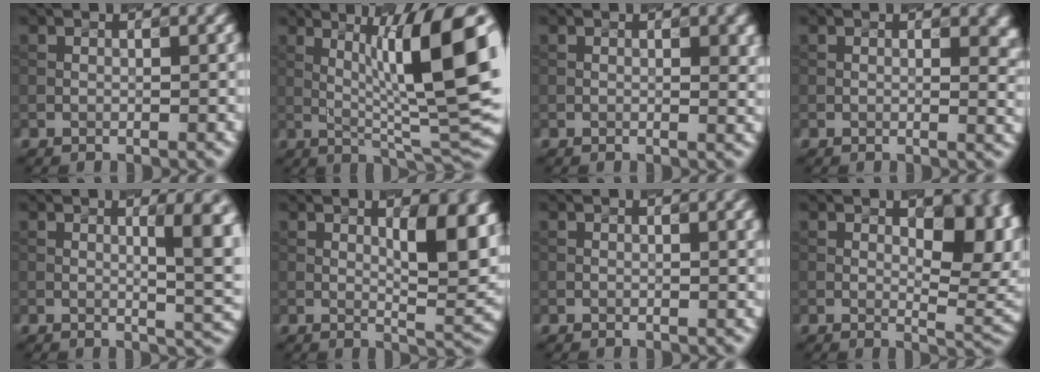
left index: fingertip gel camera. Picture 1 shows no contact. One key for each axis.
{"total": 12.2, "fx": 2.2, "fy": 2.4, "fz": 11.8, "tx": -0.171, "ty": 0.010, "tz": 0.045}
{"total": 2.0, "fx": 0.6, "fy": 0.7, "fz": 1.8, "tx": -0.017, "ty": 0.001, "tz": 0.015}
{"total": 3.5, "fx": 1.2, "fy": 1.7, "fz": 2.8, "tx": -0.014, "ty": 0.002, "tz": 0.020}
{"total": 5.7, "fx": 0.9, "fy": 1.4, "fz": 5.5, "tx": -0.063, "ty": -0.002, "tz": 0.022}
{"total": 7.0, "fx": 1.9, "fy": 1.9, "fz": 6.4, "tx": -0.088, "ty": -0.005, "tz": 0.041}
{"total": 1.9, "fx": 0.6, "fy": 0.6, "fz": 1.7, "tx": -0.016, "ty": 0.005, "tz": 0.005}
{"total": 8.1, "fx": 1.7, "fy": 3.7, "fz": 7.1, "tx": -0.093, "ty": -0.003, "tz": 0.038}